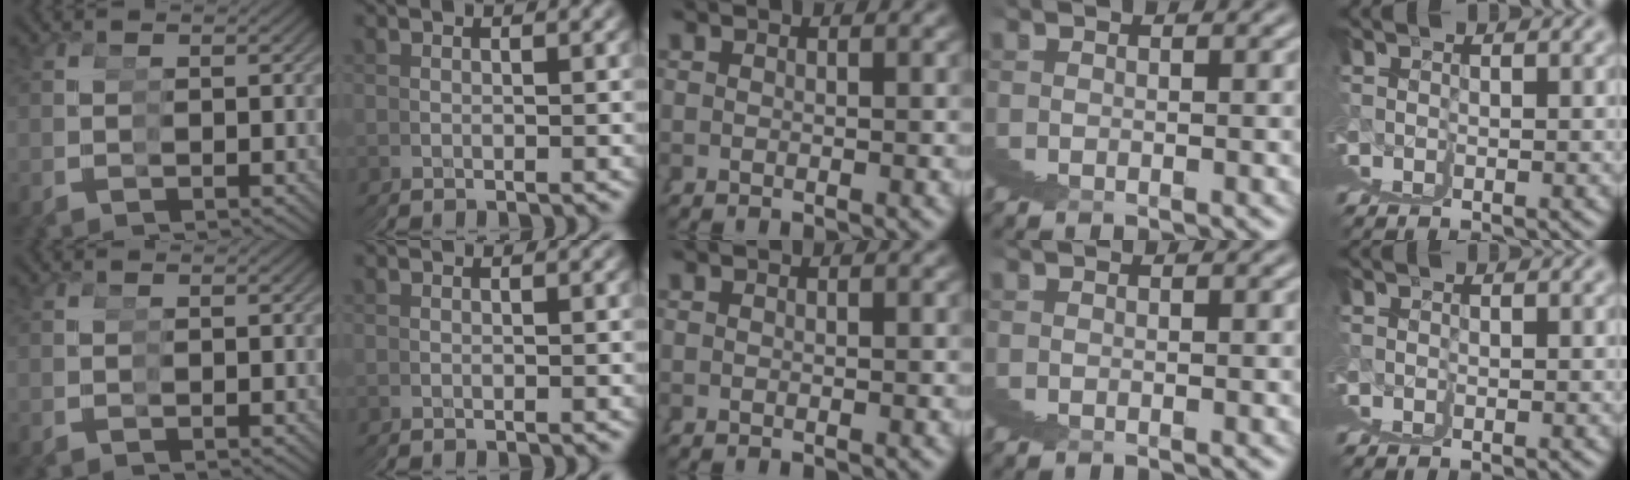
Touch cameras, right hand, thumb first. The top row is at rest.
{}